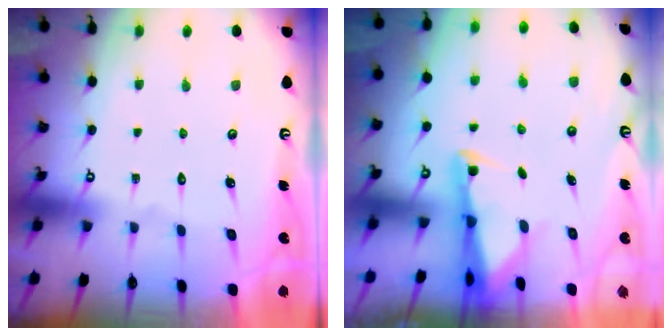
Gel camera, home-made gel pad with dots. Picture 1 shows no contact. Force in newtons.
{"total": 2.6, "press": 2.6, "slide": 0.5}